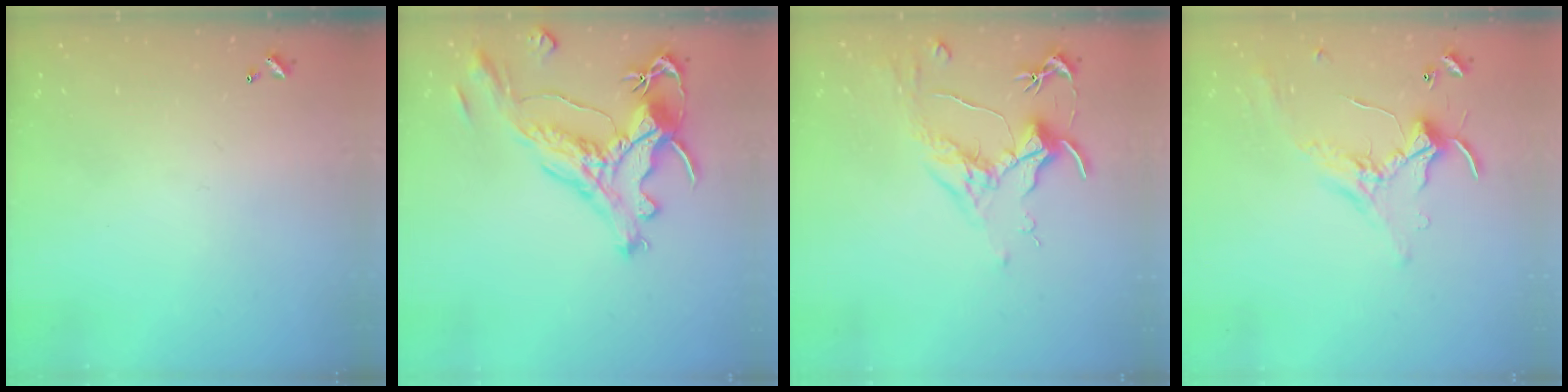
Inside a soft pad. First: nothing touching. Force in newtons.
{"total": 2.1, "press": 1.6, "slide": 1.3}
{"total": 1.8, "press": 1.5, "slide": 0.9}
{"total": 0.8, "press": 0.7, "slide": 0.4}